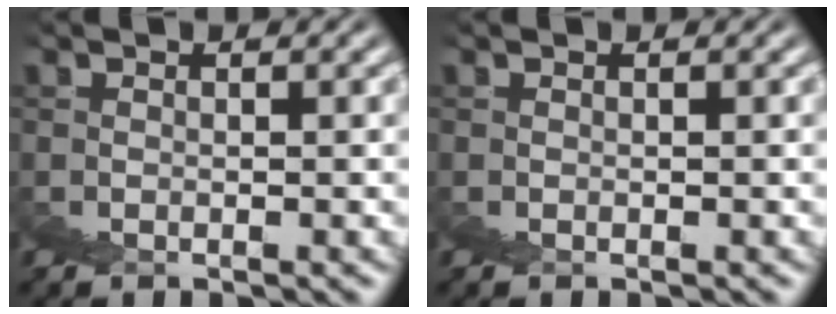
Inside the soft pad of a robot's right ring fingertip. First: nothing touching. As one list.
[{"total": 0.0}]